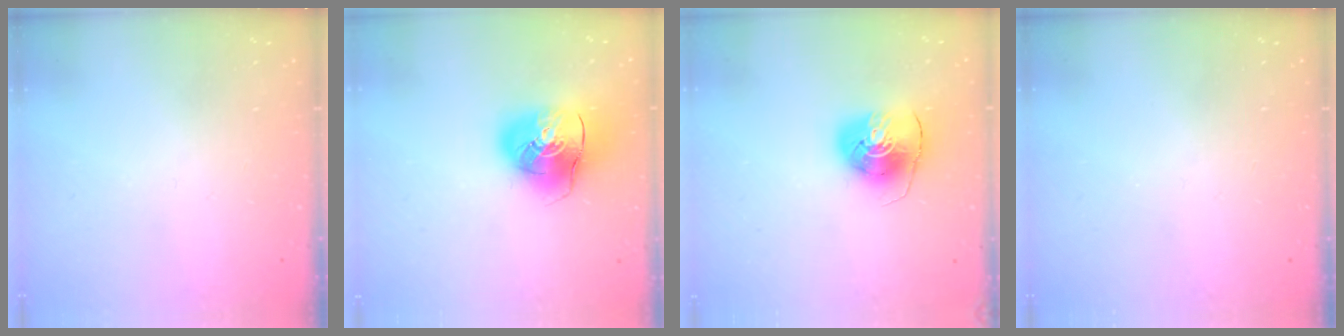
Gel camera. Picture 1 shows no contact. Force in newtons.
{"total": 14.3, "press": 14.1, "slide": 2.3}
{"total": 9.3, "press": 9.2, "slide": 1.1}
{"total": 0.0}